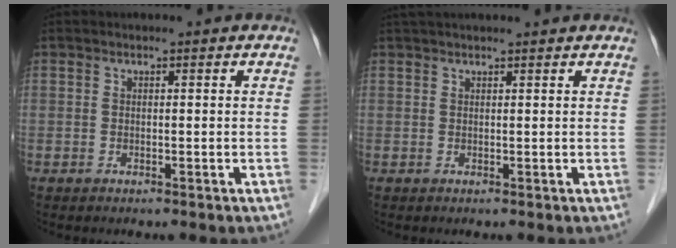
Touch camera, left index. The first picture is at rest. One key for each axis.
{"total": 7.0, "fx": 6.4, "fy": 0.2, "fz": 2.9, "tx": -0.040, "ty": 0.039, "tz": 0.082}